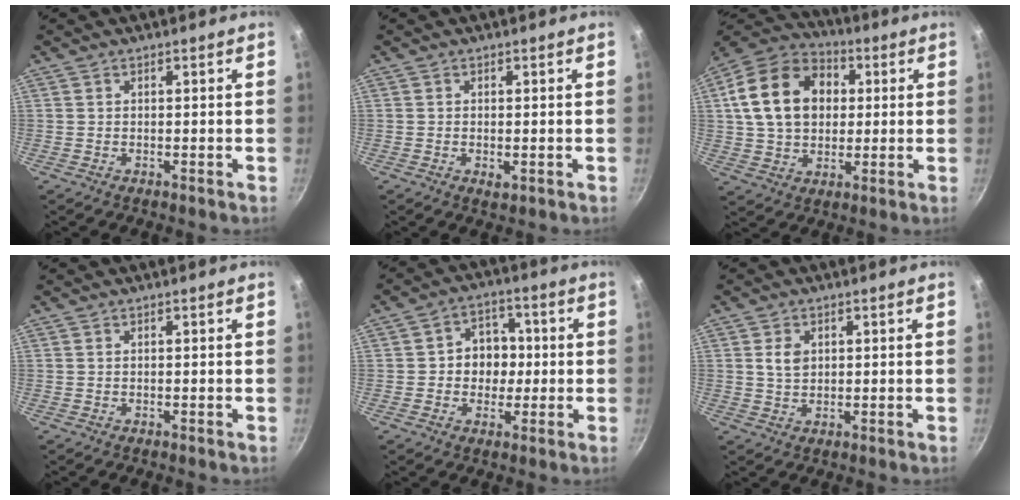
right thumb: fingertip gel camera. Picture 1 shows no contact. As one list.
[{"total": 1.7, "force": [-0.3, 0.9, 1.4], "torque": [-0.024, -0.004, -0.003]}, {"total": 18.8, "force": [3.5, 14.0, 12.1], "torque": [-0.190, 0.023, 0.054]}, {"total": 0.0}, {"total": 8.0, "force": [-0.1, 6.9, 4.2], "torque": [-0.014, 0.013, -0.009]}, {"total": 3.5, "force": [0.9, 2.5, 2.2], "torque": [-0.031, -0.004, 0.019]}]